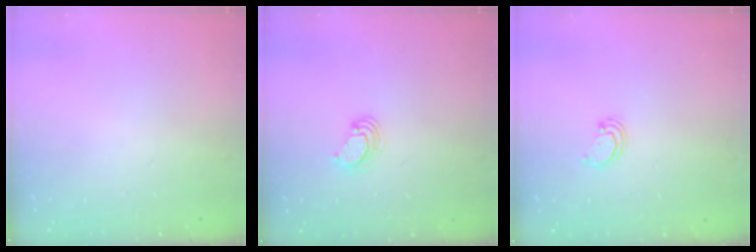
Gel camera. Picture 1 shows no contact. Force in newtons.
{"total": 4.1, "press": 4.1, "slide": 0.2}
{"total": 2.2, "press": 2.2, "slide": 0.2}